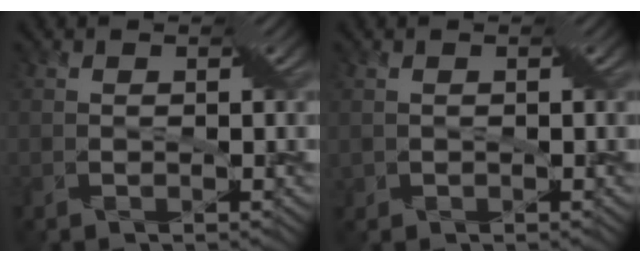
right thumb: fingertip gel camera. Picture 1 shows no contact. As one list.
[{"total": 0.8, "force": [0.0, 0.8, -0.1], "torque": [-0.008, -0.003, 0.001]}]